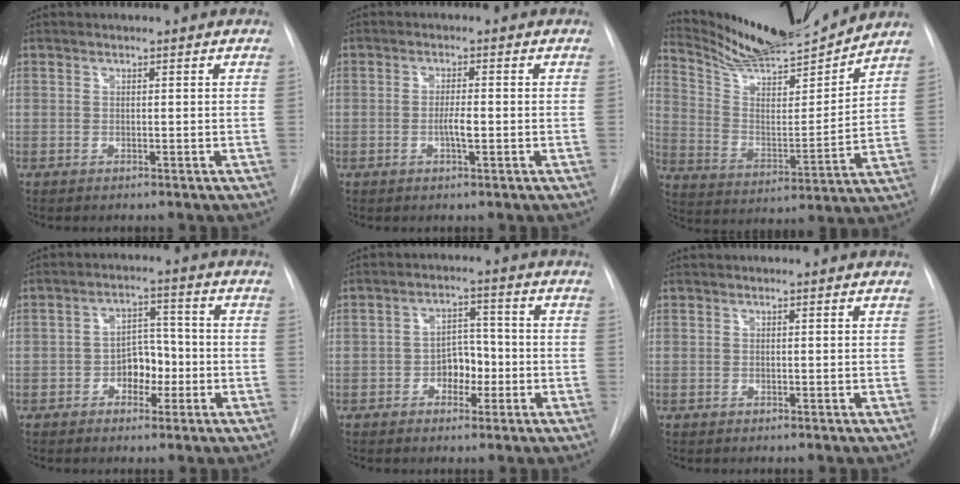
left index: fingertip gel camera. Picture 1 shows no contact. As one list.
[{"total": 2.4, "force": [-0.9, 0.2, 2.2], "torque": [-0.041, -0.003, -0.016]}, {"total": 16.1, "force": [15.4, 0.7, 4.7], "torque": [-0.090, -0.020, 0.258]}, {"total": 5.3, "force": [-2.1, 3.3, 3.6], "torque": [-0.051, 0.014, -0.034]}, {"total": 4.8, "force": [-2.0, 3.1, 3.1], "torque": [-0.044, 0.011, -0.032]}, {"total": 0.0}]